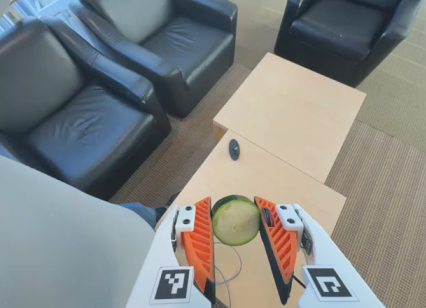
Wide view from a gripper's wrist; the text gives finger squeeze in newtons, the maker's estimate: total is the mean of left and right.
{"total": 10.8, "left": 10.5, "right": 11.0}